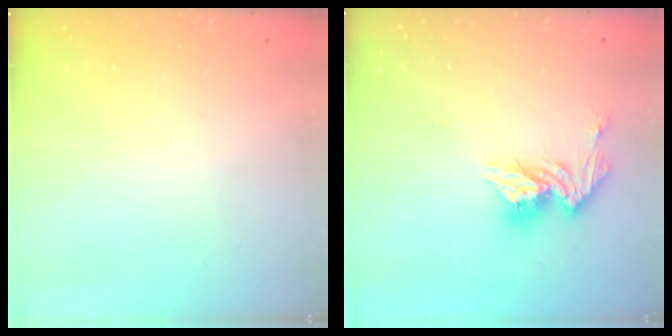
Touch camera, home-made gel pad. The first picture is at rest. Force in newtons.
{"total": 11.2, "press": 11.2, "slide": 0.9}